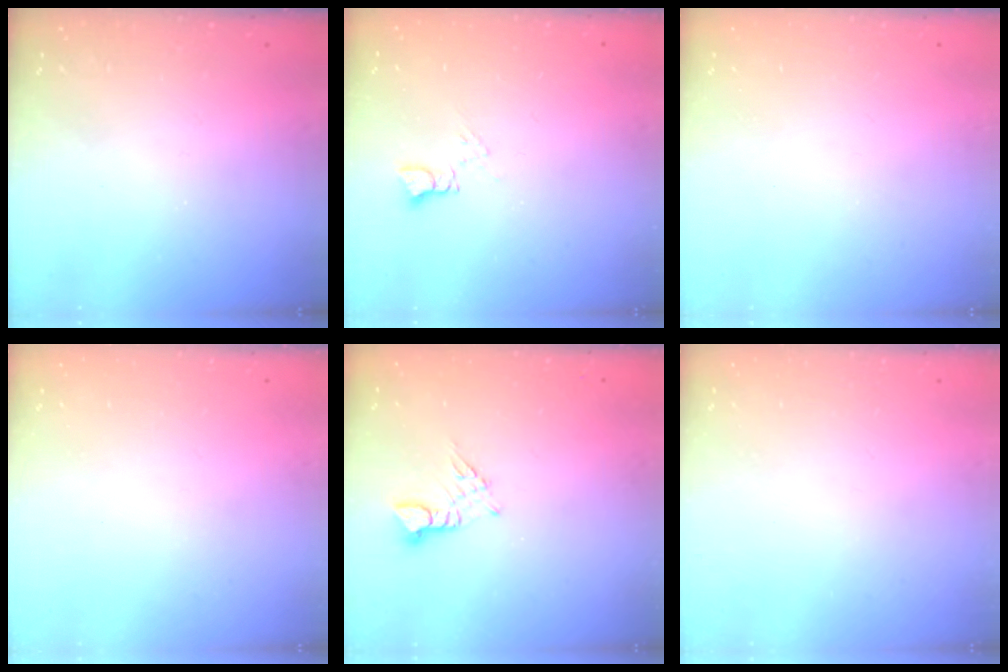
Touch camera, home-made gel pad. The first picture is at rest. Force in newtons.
{"total": 4.3, "press": 4.3, "slide": 0.8}
{"total": 0.0}
{"total": 0.0}
{"total": 3.1, "press": 3.1, "slide": 0.4}
{"total": 0.0}